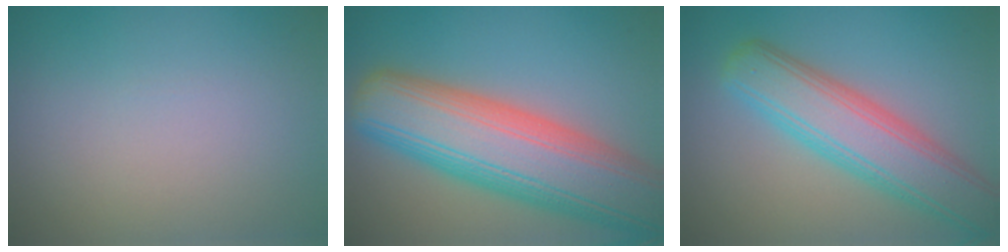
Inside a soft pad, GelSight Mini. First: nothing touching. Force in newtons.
{"total": 12.9, "press": 12.9, "slide": 0.8}
{"total": 7.4, "press": 7.4, "slide": 0.7}